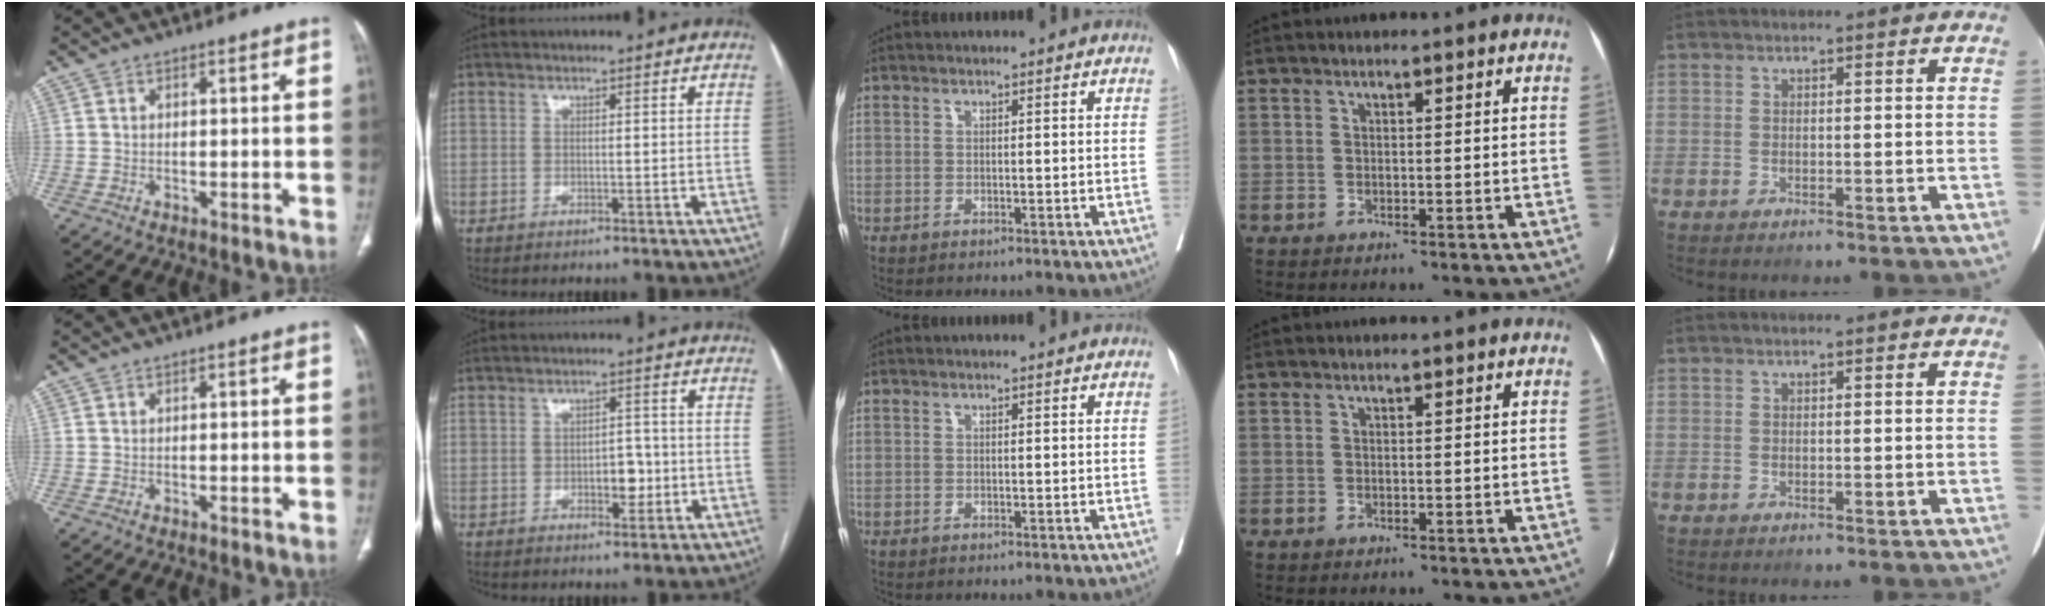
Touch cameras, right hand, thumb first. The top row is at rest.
{"index": {"total": 3.8, "force": [-0.8, 2.1, 3.1], "torque": [-0.038, 0.006, -0.008]}}